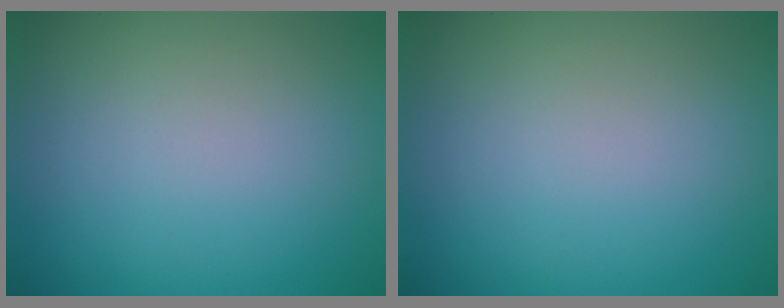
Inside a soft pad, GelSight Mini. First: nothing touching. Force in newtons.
{"total": 0.0}